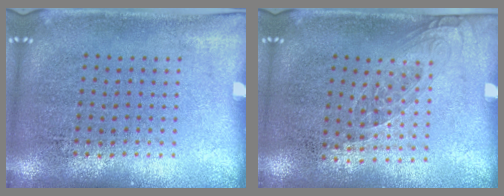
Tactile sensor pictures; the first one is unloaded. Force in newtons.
{"total": 1.0, "press": 0.9, "slide": 0.6}